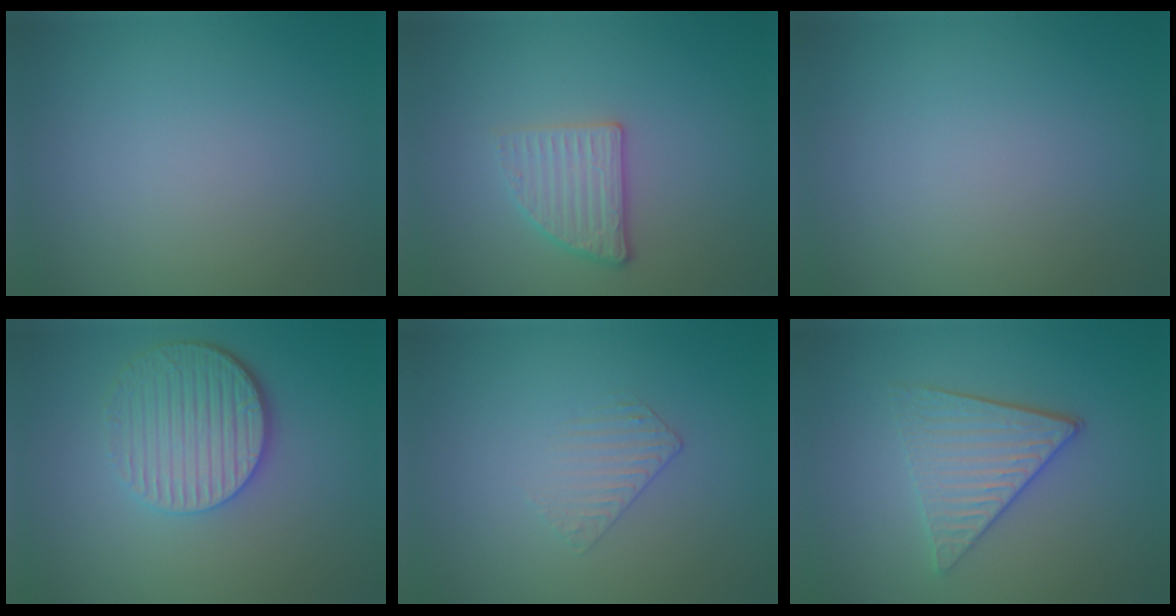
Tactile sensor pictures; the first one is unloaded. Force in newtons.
{"total": 2.7, "press": 2.4, "slide": 1.1}
{"total": 0.0}
{"total": 4.8, "press": 3.9, "slide": 2.8}
{"total": 1.0, "press": 0.3, "slide": 1.0}
{"total": 4.1, "press": 3.3, "slide": 2.3}